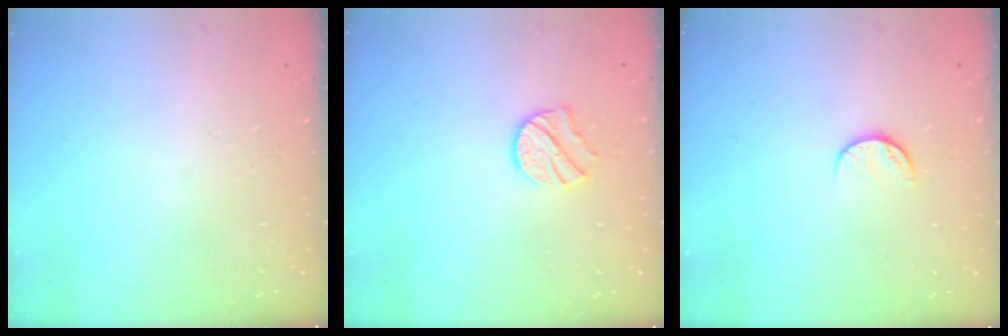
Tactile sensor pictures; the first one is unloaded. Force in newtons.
{"total": 7.9, "press": 7.9, "slide": 0.3}
{"total": 7.2, "press": 7.1, "slide": 0.8}